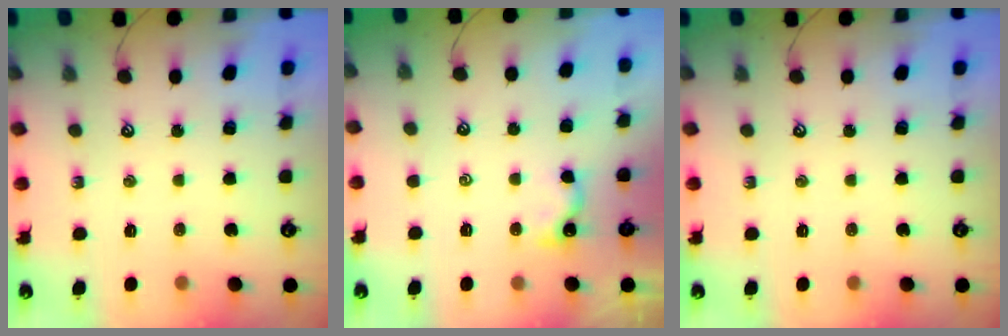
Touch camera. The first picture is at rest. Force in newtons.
{"total": 1.0, "press": 1.0, "slide": 0.2}
{"total": 0.0}